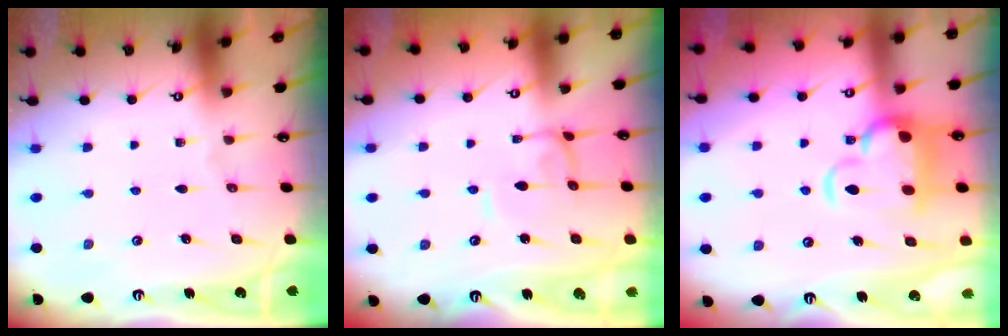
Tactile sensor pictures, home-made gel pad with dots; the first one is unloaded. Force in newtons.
{"total": 0.9, "press": 0.9, "slide": 0.4}
{"total": 7.7, "press": 7.5, "slide": 1.7}